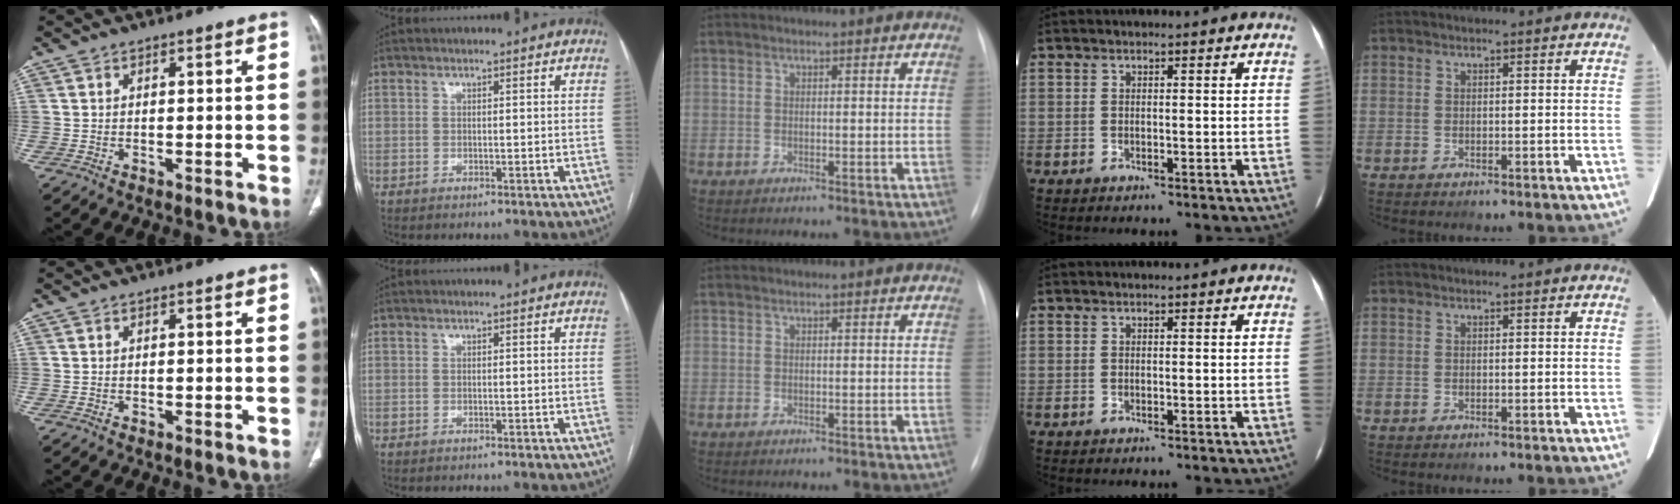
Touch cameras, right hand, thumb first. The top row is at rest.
{}